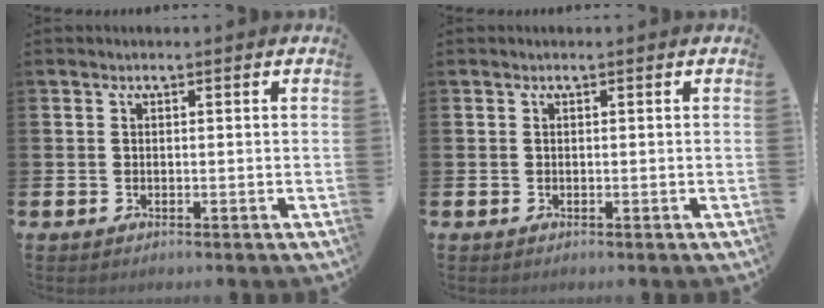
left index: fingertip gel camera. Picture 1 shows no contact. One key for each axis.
{"total": 0.0}